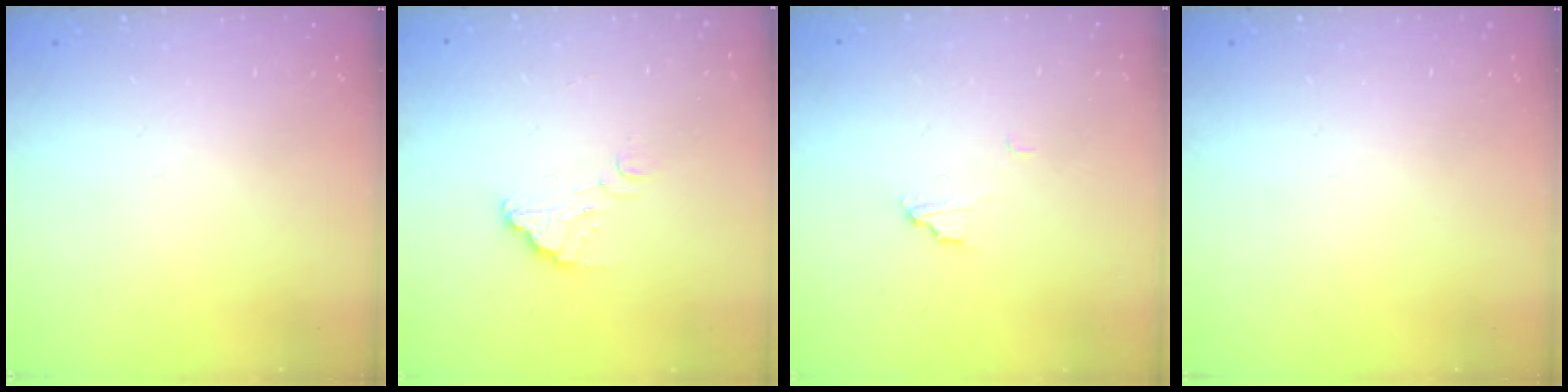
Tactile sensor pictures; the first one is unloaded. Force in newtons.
{"total": 3.0, "press": 3.0, "slide": 0.1}
{"total": 3.5, "press": 3.5, "slide": 0.3}
{"total": 0.0}